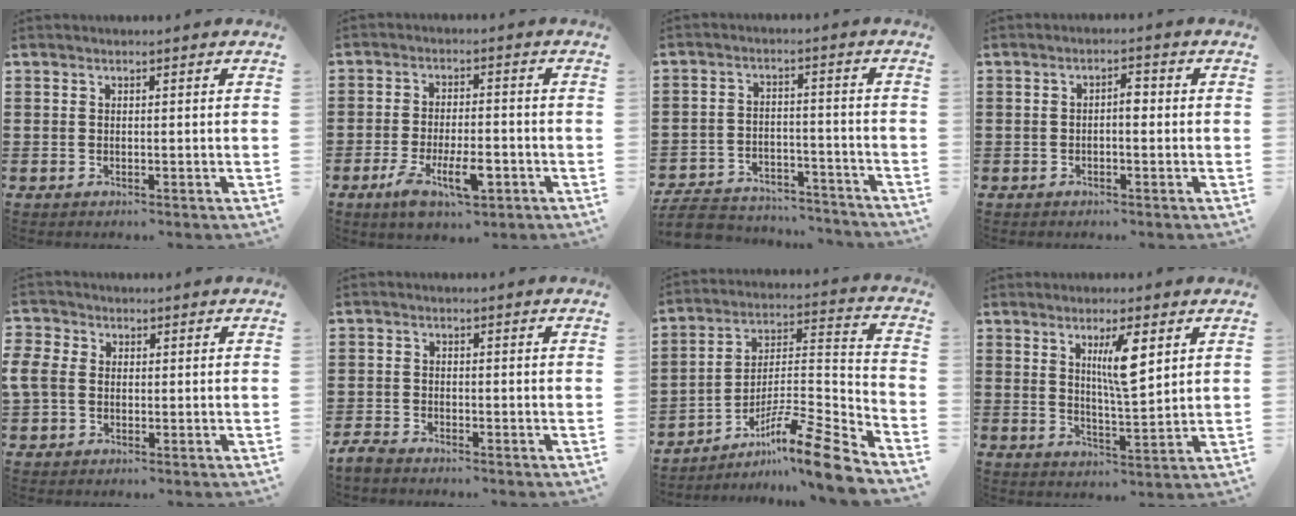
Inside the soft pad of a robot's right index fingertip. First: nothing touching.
{"total": 7.7, "force": [-3.6, 3.2, 6.1], "torque": [-0.127, -0.005, -0.065]}
{"total": 7.4, "force": [-7.0, 1.5, 1.8], "torque": [-0.046, 0.010, -0.139]}
{"total": 2.1, "force": [-0.4, 0.5, 2.0], "torque": [-0.038, 0.004, -0.010]}
{"total": 3.4, "force": [-0.1, 2.8, 1.9], "torque": [-0.067, 0.002, -0.011]}
{"total": 2.1, "force": [-2.0, 0.4, 0.3], "torque": [-0.018, -0.001, -0.043]}
{"total": 11.8, "force": [-9.1, 0.5, 7.5], "torque": [-0.106, 0.015, -0.172]}
{"total": 6.7, "force": [2.8, 1.3, 6.0], "torque": [-0.100, -0.005, 0.040]}